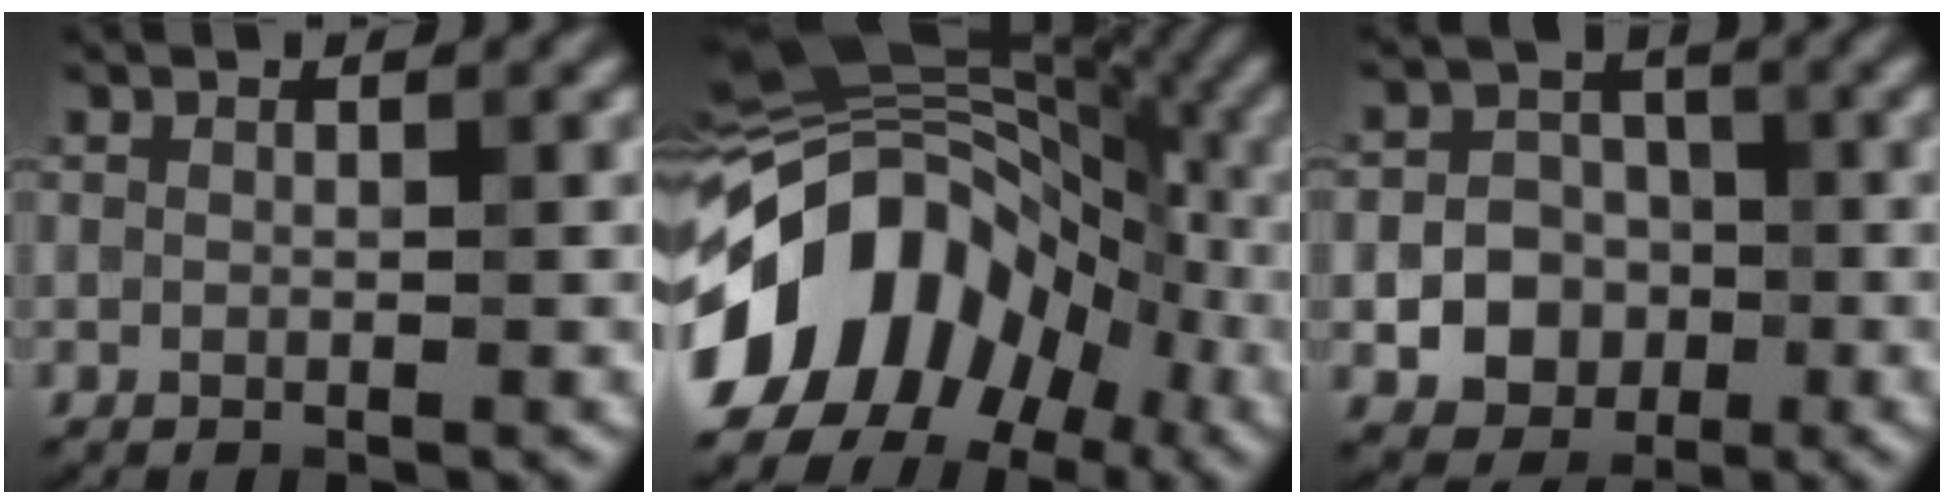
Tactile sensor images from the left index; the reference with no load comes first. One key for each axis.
{"total": 15.2, "fx": -3.8, "fy": 10.6, "fz": 10.2, "tx": -0.173, "ty": 0.015, "tz": -0.076}
{"total": 6.6, "fx": -1.6, "fy": 5.8, "fz": 2.7, "tx": -0.031, "ty": 0.010, "tz": -0.046}